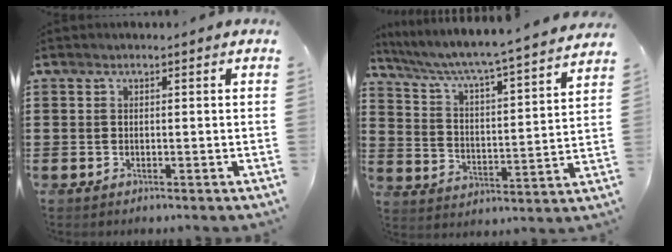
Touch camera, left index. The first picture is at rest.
{"total": 4.7, "force": [4.2, -0.5, 2.1], "torque": [-0.062, -0.045, 0.059]}